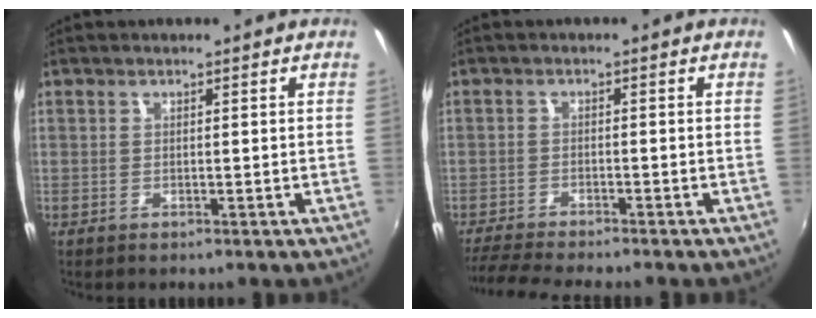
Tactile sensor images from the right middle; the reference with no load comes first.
{"total": 7.2, "force": [-6.7, 0.0, 2.6], "torque": [-0.075, -0.025, -0.116]}